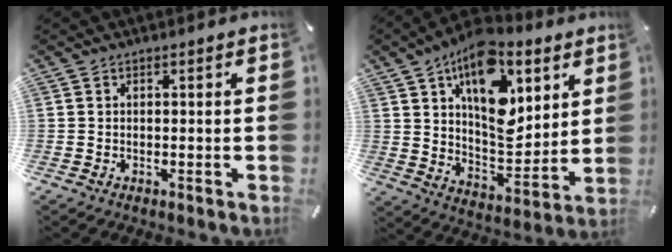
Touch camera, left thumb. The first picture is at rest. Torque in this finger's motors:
{"motor_torque": [2.46, 2.55, 1.59, -1.18, 0.30]}